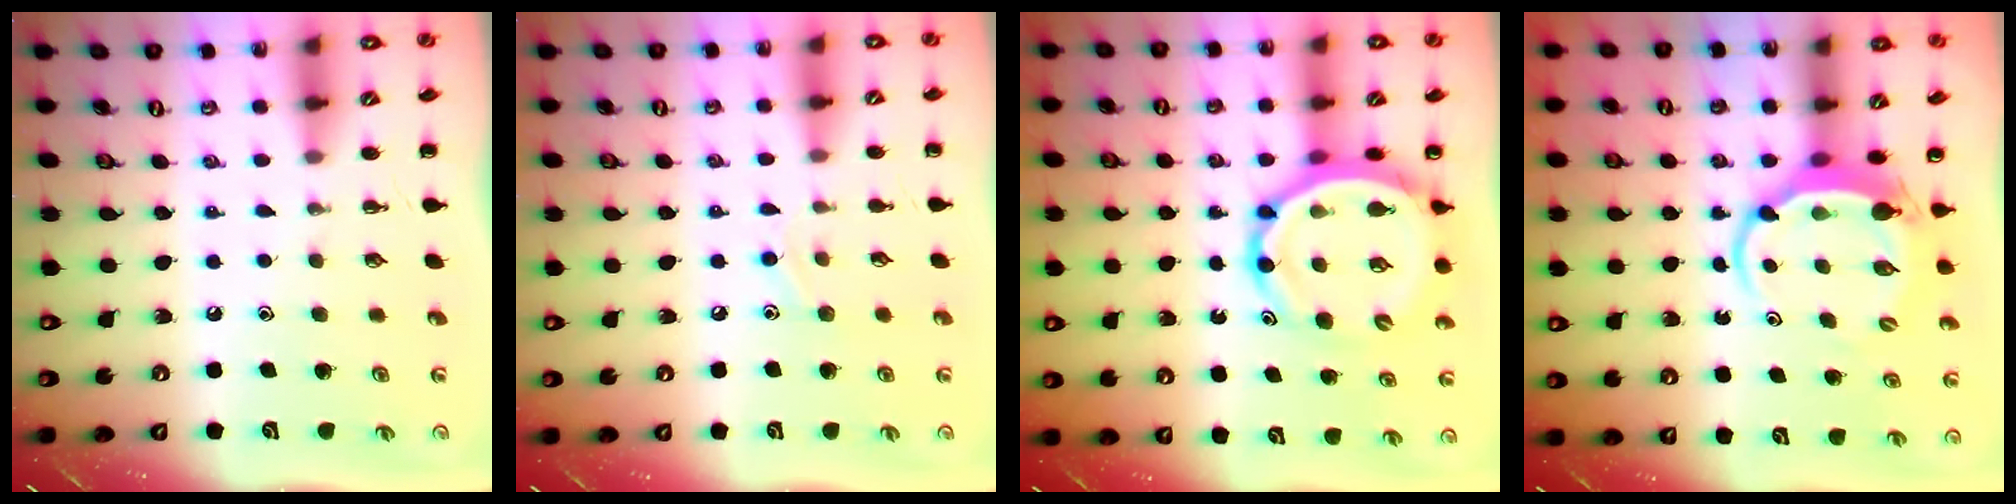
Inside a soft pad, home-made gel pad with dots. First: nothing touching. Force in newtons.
{"total": 7.0, "press": 6.7, "slide": 1.9}
{"total": 13.0, "press": 12.3, "slide": 4.3}
{"total": 5.6, "press": 5.5, "slide": 1.0}